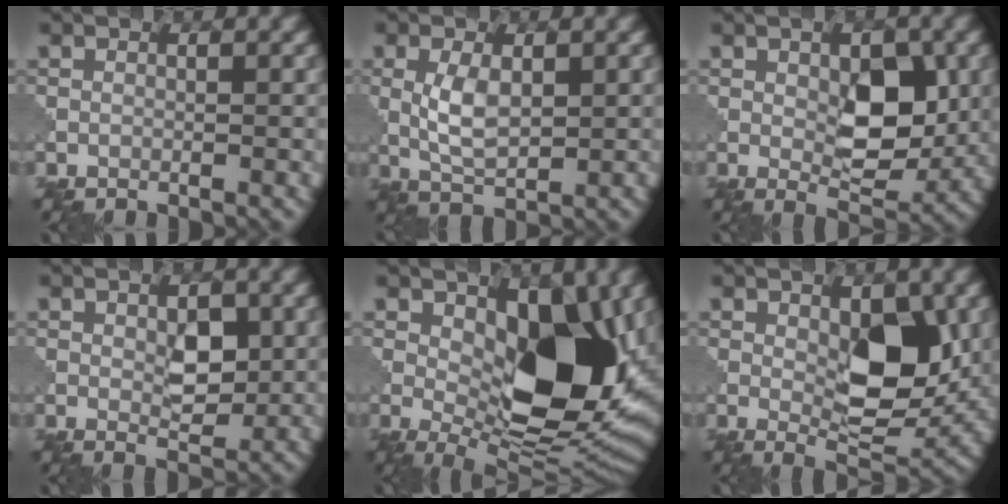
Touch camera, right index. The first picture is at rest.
{"total": 3.1, "force": [0.8, 1.6, 2.5], "torque": [-0.061, -0.001, 0.022]}
{"total": 5.9, "force": [1.0, 3.0, 5.0], "torque": [-0.071, -0.008, 0.023]}
{"total": 2.8, "force": [0.8, 1.6, 2.2], "torque": [-0.034, -0.006, 0.018]}
{"total": 12.6, "force": [1.7, 6.3, 10.8], "torque": [-0.142, -0.013, 0.032]}
{"total": 7.4, "force": [1.0, 3.4, 6.5], "torque": [-0.098, -0.009, 0.027]}